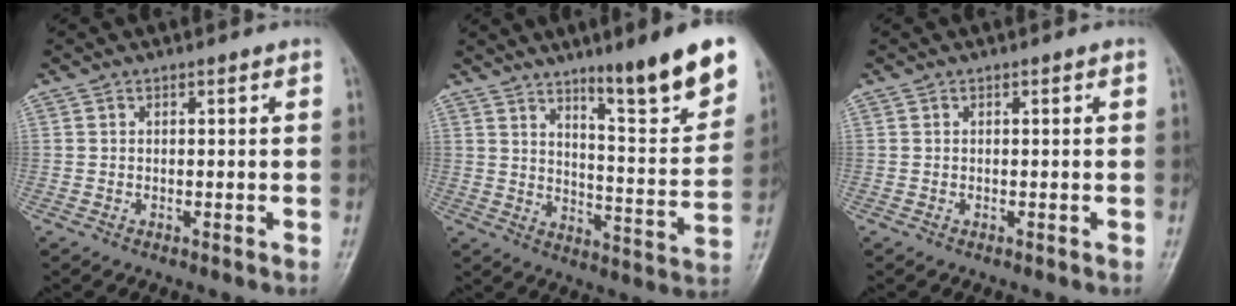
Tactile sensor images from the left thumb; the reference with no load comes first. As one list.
[{"total": 16.4, "force": [10.7, 2.3, 12.2], "torque": [-0.149, -0.070, 0.166]}, {"total": 0.0}]